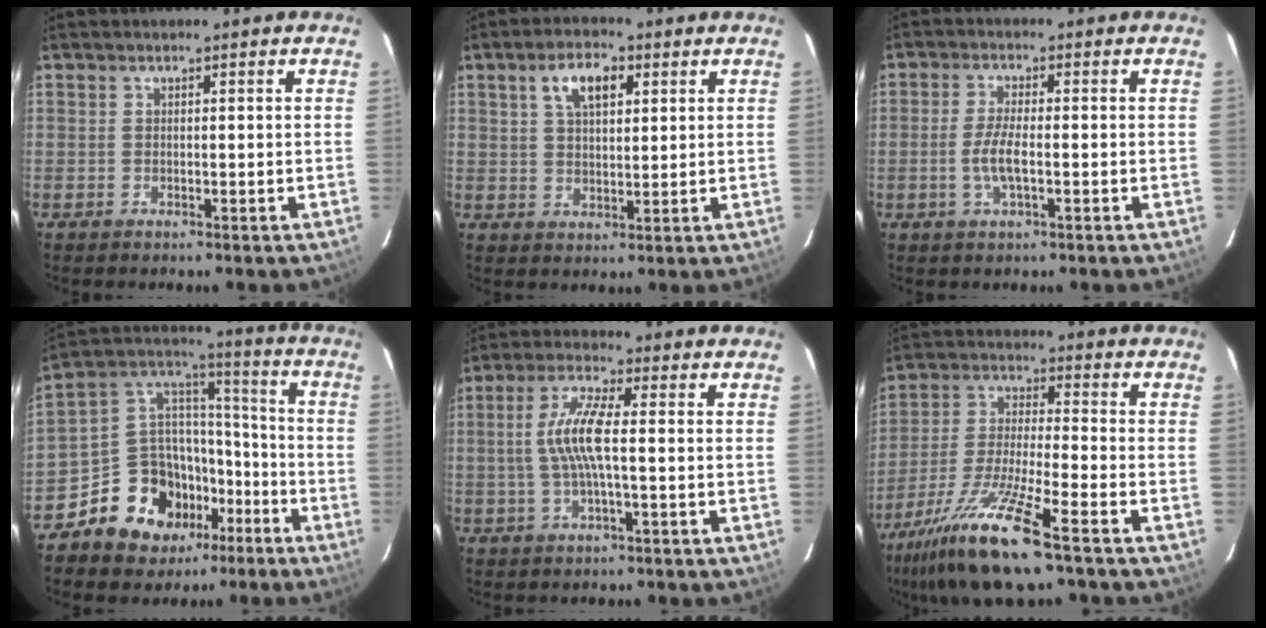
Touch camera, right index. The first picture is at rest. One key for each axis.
{"total": 6.7, "fx": 2.9, "fy": 3.3, "fz": 5.1, "tx": -0.091, "ty": 0.017, "tz": 0.053}
{"total": 4.7, "fx": -1.2, "fy": 1.1, "fz": 4.4, "tx": -0.089, "ty": -0.004, "tz": -0.023}
{"total": 15.8, "fx": -8.9, "fy": 11.9, "fz": 5.2, "tx": -0.122, "ty": 0.064, "tz": -0.135}
{"total": 8.1, "fx": -0.2, "fy": 1.4, "fz": 8.0, "tx": -0.161, "ty": 0.006, "tz": -0.002}
{"total": 16.1, "fx": -10.7, "fy": 1.8, "fz": 11.8, "tx": -0.254, "ty": -0.030, "tz": -0.204}